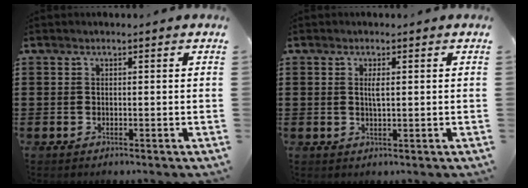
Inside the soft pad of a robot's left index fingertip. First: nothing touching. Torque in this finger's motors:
{"motor_torque": [0.54, -0.10, 0.06, 0.04]}